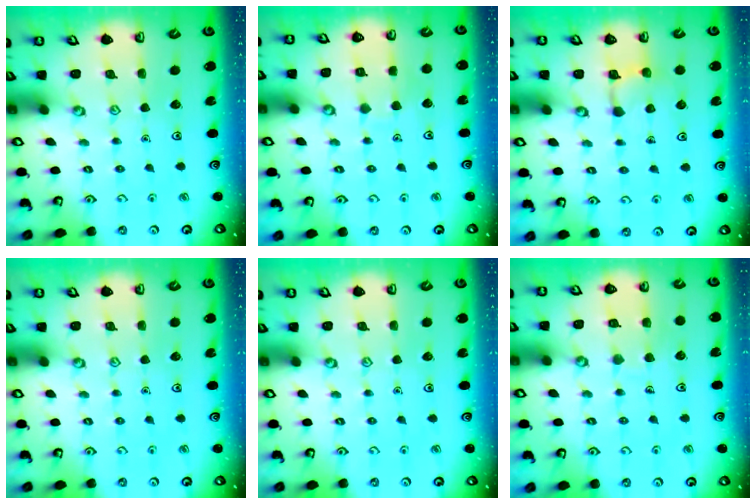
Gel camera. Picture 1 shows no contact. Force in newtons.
{"total": 3.8, "press": 3.8, "slide": 0.2}
{"total": 3.8, "press": 3.7, "slide": 0.8}
{"total": 0.0}
{"total": 0.0}
{"total": 7.0, "press": 6.9, "slide": 0.6}